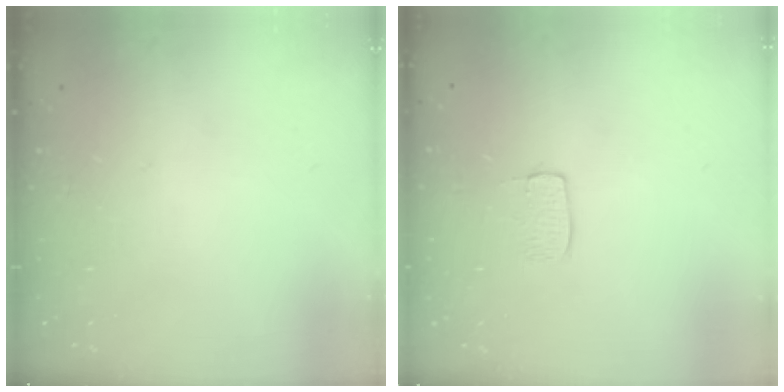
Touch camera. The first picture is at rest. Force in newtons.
{"total": 5.0, "press": 5.0, "slide": 0.3}